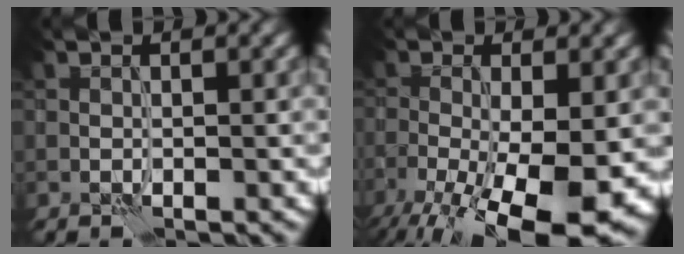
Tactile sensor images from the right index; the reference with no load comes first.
{"total": 12.7, "force": [-5.2, 4.6, 10.6], "torque": [-0.183, -0.029, -0.077]}